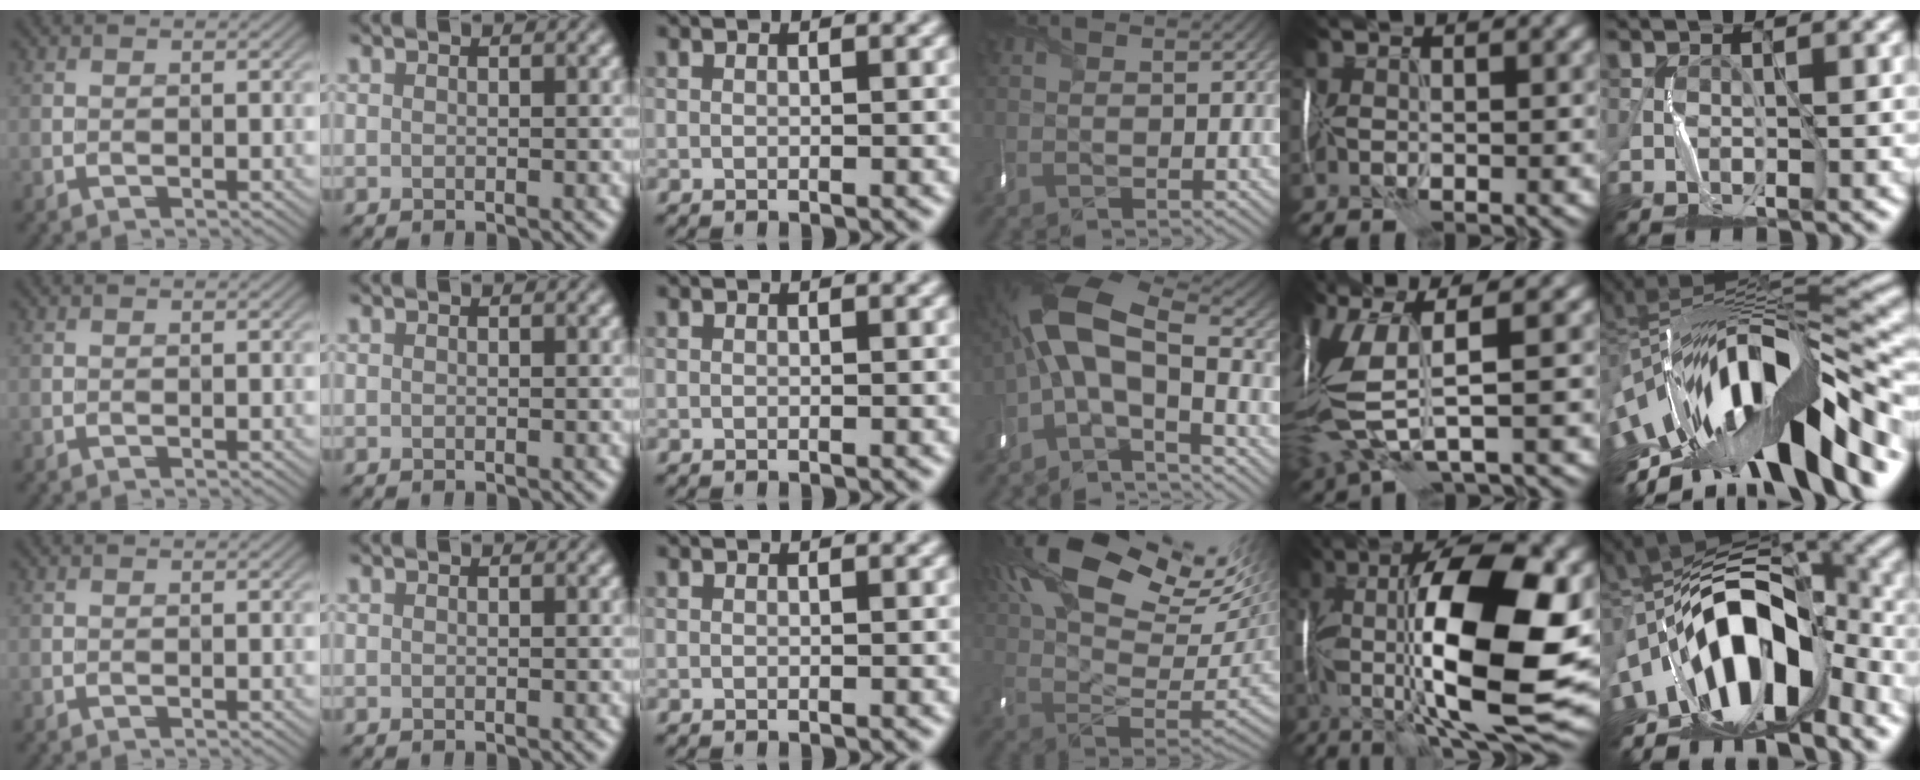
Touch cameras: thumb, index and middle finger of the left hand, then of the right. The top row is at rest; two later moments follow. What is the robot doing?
{"motion": "wrap", "object": "ribbon"}